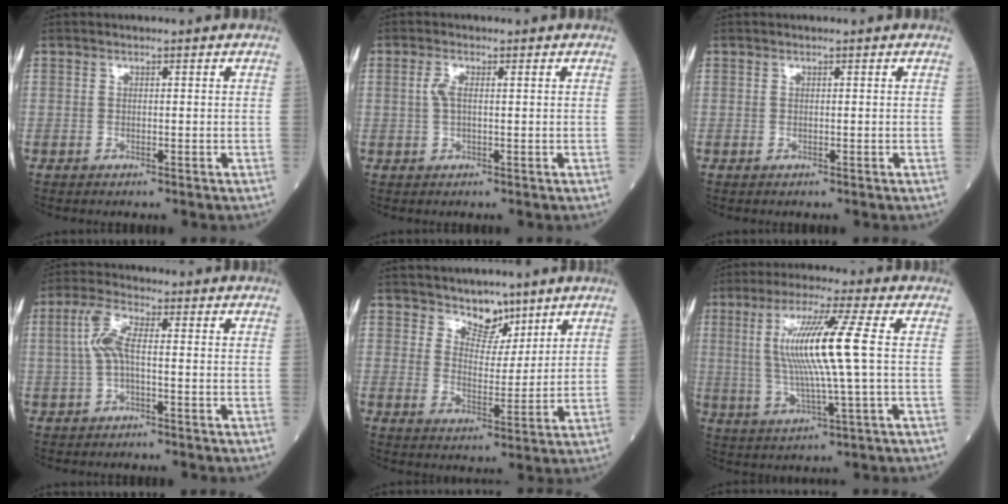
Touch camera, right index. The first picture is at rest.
{"total": 2.1, "force": [0.4, 0.7, 2.0], "torque": [-0.050, 0.009, 0.009]}
{"total": 0.0}
{"total": 5.0, "force": [0.0, 1.1, 4.9], "torque": [-0.111, 0.013, -0.003]}
{"total": 5.3, "force": [4.3, 2.6, 1.5], "torque": [-0.015, -0.008, 0.076]}
{"total": 11.8, "force": [1.6, -0.7, 11.7], "torque": [-0.233, 0.001, 0.029]}